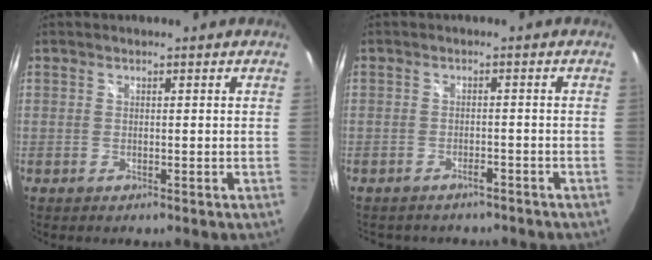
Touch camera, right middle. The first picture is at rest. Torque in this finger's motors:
{"motor_torque": [1.07, -1.07, 0.04, 0.04]}